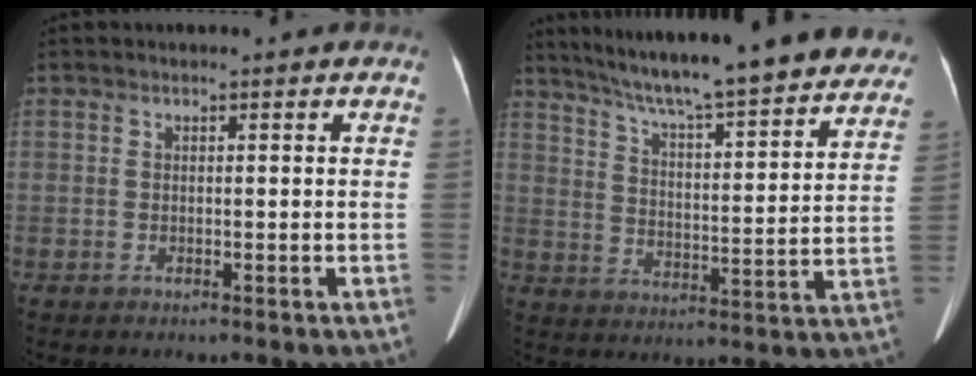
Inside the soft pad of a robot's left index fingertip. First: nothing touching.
{"total": 26.5, "force": [23.3, 3.1, 12.3], "torque": [-0.194, -0.025, 0.306]}